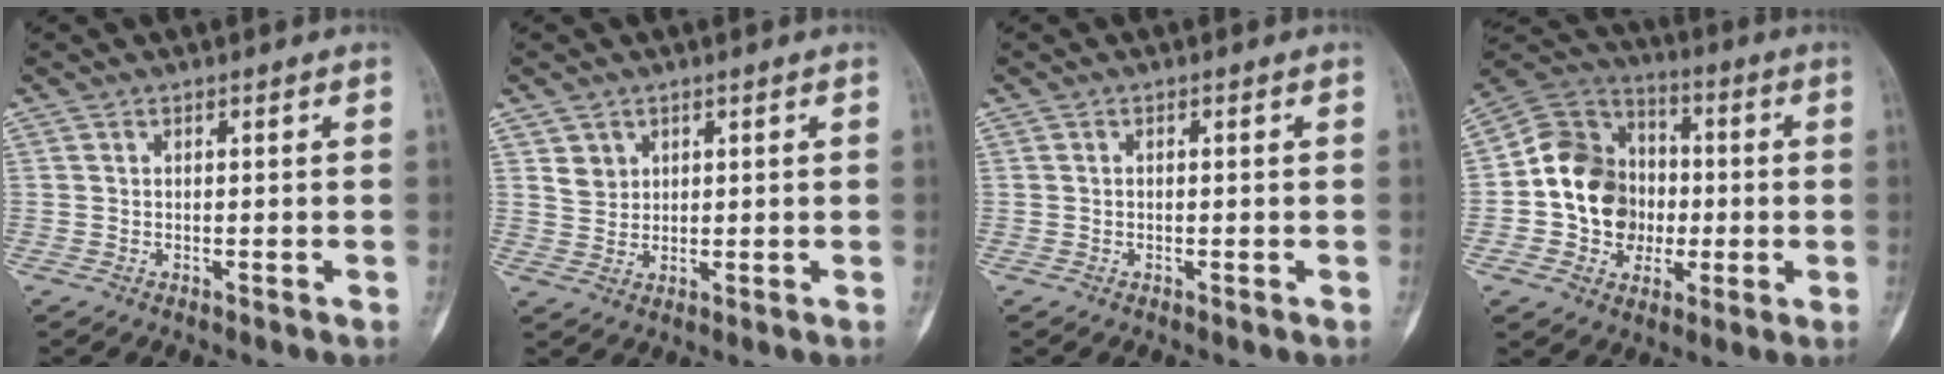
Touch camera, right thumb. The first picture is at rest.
{"total": 3.1, "force": [1.6, 2.5, 0.6], "torque": [0.005, -0.013, 0.033]}
{"total": 0.0}
{"total": 16.0, "force": [-1.3, 13.7, 8.3], "torque": [-0.101, 0.033, -0.023]}